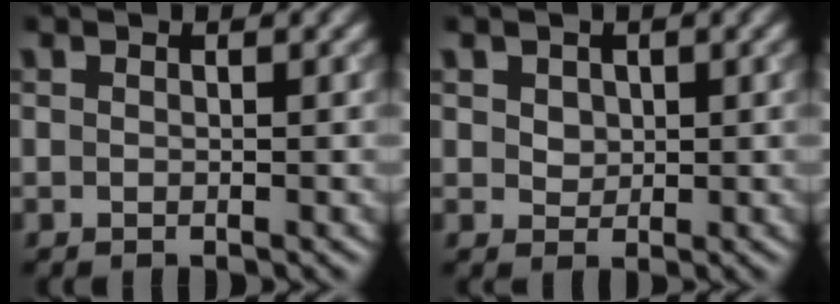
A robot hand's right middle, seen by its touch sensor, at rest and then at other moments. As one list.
[{"total": 1.7, "force": [0.7, 1.4, 0.8], "torque": [-0.013, 0.003, 0.015]}]